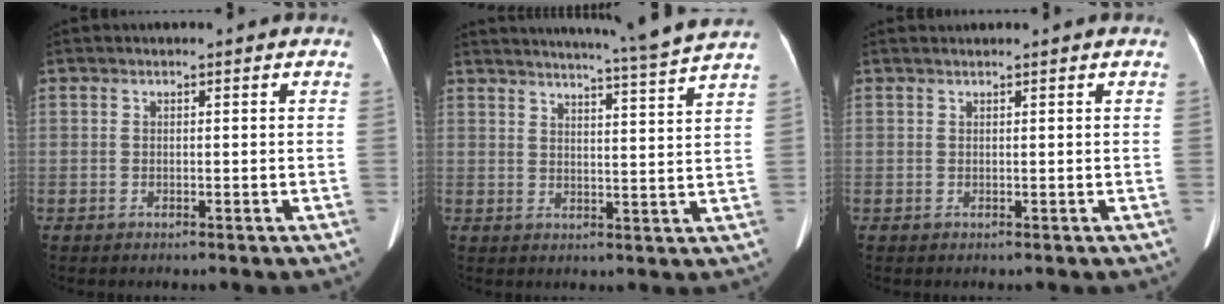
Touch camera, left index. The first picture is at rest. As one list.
[{"total": 12.3, "force": [11.2, -2.6, 4.4], "torque": [-0.072, -0.036, 0.140]}, {"total": 0.9, "force": [0.8, 0.1, 0.1], "torque": [-0.008, 0.023, 0.019]}]